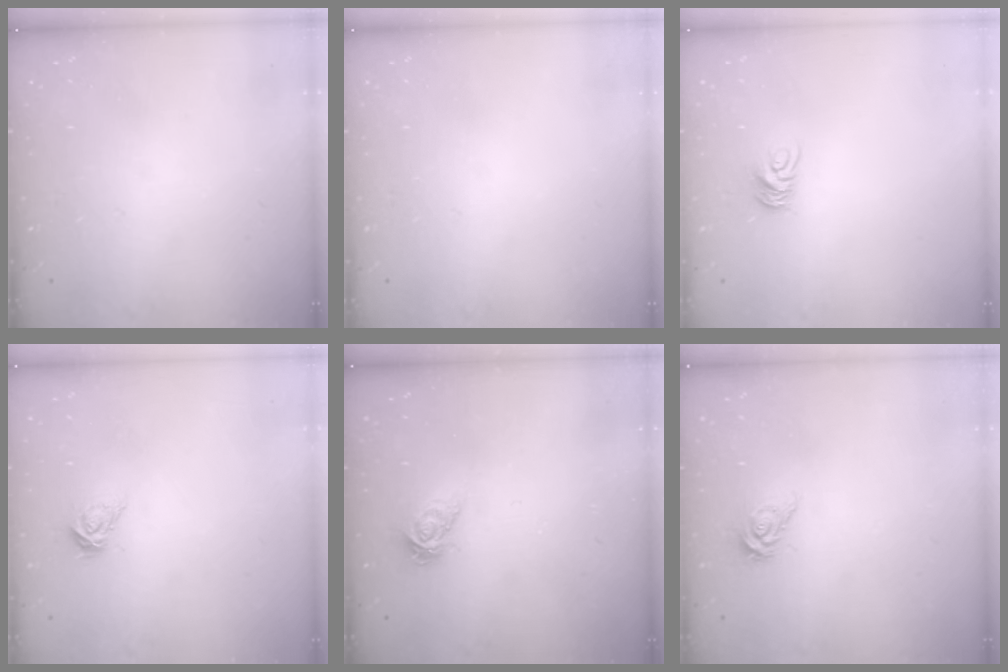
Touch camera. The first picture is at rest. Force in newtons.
{"total": 0.0}
{"total": 7.5, "press": 7.5, "slide": 0.5}
{"total": 5.7, "press": 5.6, "slide": 0.5}
{"total": 6.1, "press": 6.1, "slide": 0.3}
{"total": 5.1, "press": 5.1, "slide": 0.3}